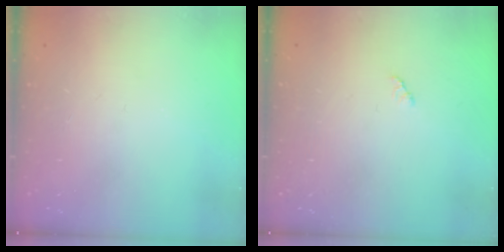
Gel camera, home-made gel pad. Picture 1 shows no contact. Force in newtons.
{"total": 2.1, "press": 2.1, "slide": 0.3}